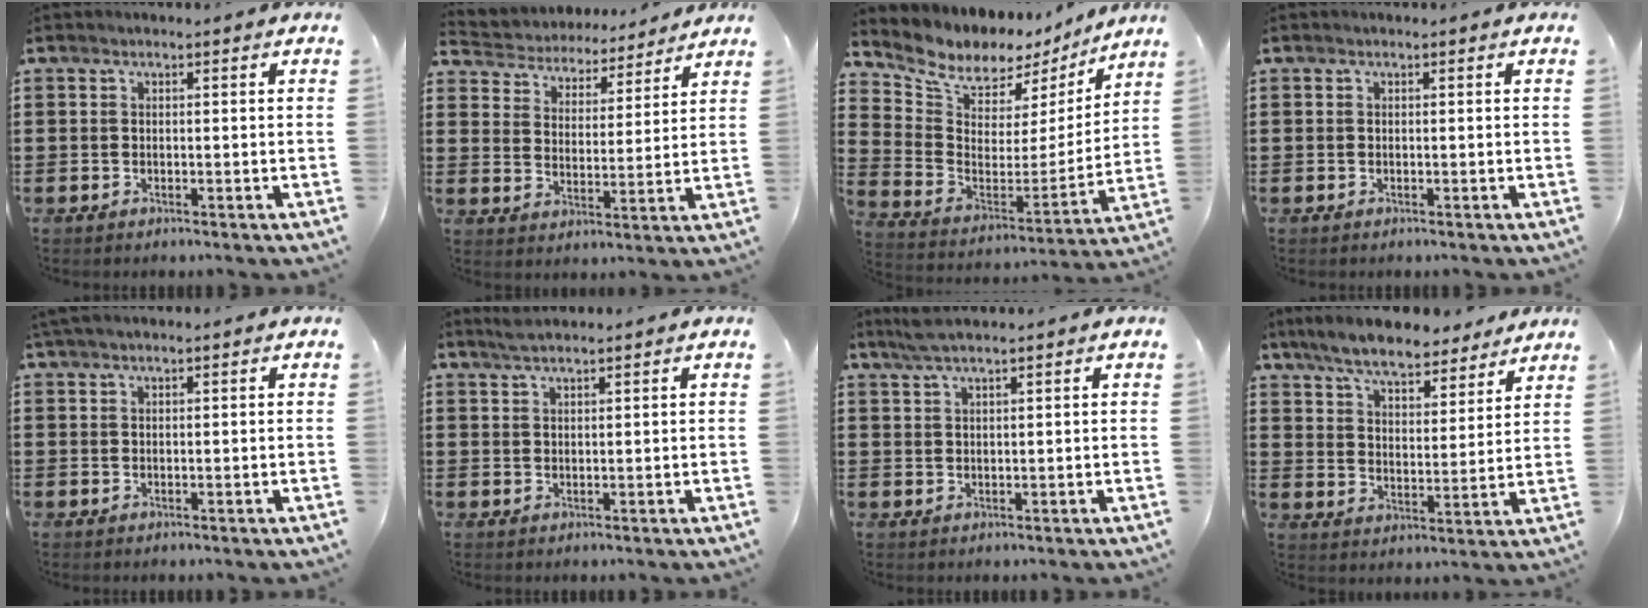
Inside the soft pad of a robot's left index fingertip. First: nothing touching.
{"total": 4.3, "force": [4.2, 0.3, -0.3], "torque": [-0.021, -0.034, 0.068]}
{"total": 7.4, "force": [6.5, 3.4, 1.3], "torque": [-0.055, -0.055, 0.112]}
{"total": 0.0}
{"total": 1.0, "force": [0.6, 0.1, 0.8], "torque": [-0.016, 0.000, 0.012]}
{"total": 1.9, "force": [1.7, 0.1, 0.9], "torque": [-0.019, 0.001, 0.031]}
{"total": 2.6, "force": [2.0, 0.0, 1.6], "torque": [-0.035, 0.002, 0.037]}
{"total": 7.8, "force": [7.1, 1.3, 2.8], "torque": [-0.084, -0.028, 0.129]}